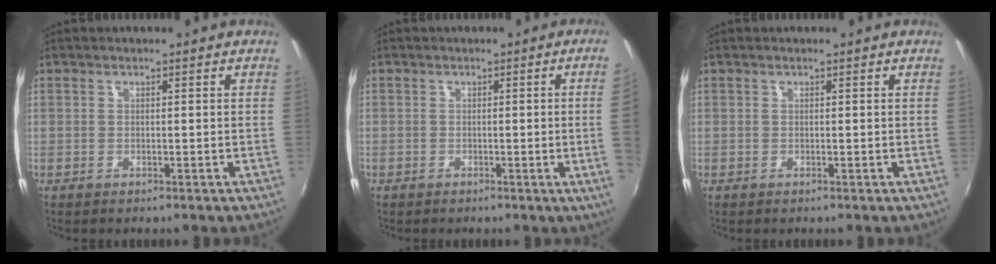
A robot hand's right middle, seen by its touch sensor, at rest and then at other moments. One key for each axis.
{"total": 4.3, "fx": 0.0, "fy": -2.0, "fz": 3.8, "tx": -0.059, "ty": -0.009, "tz": 0.005}
{"total": 0.0}